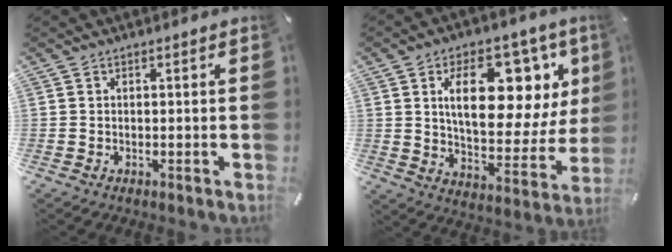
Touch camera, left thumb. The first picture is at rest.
{"total": 19.8, "force": [8.8, 10.8, 14.0], "torque": [-0.205, -0.042, 0.144]}